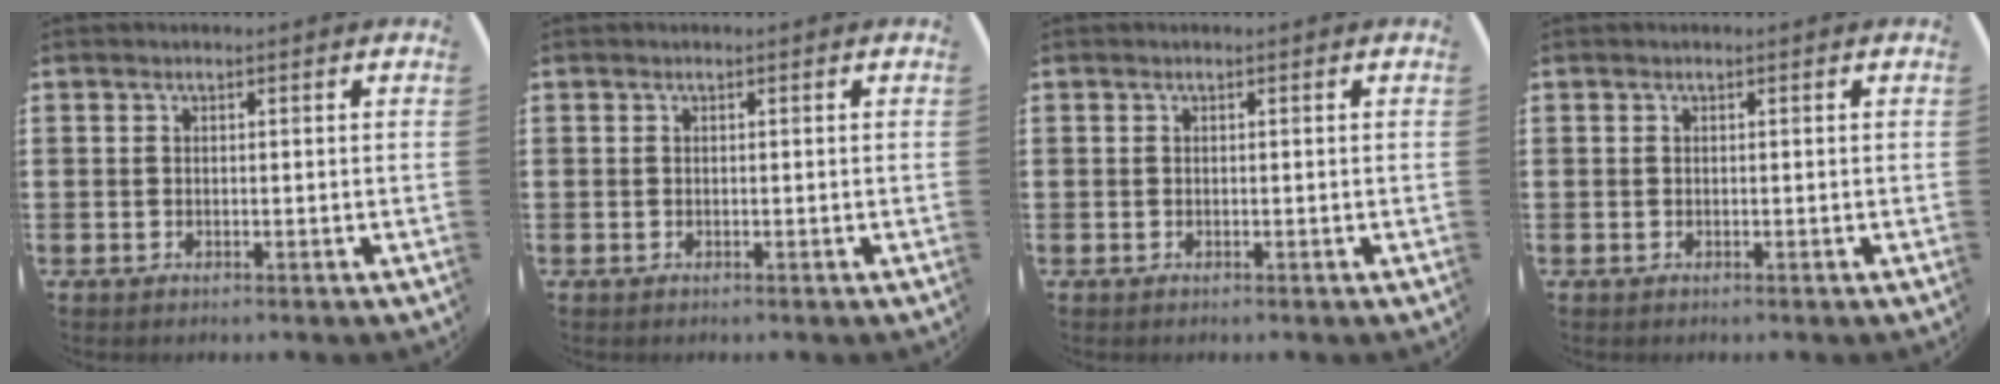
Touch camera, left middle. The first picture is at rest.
{"total": 0.0}
{"total": 0.0}
{"total": 0.0}